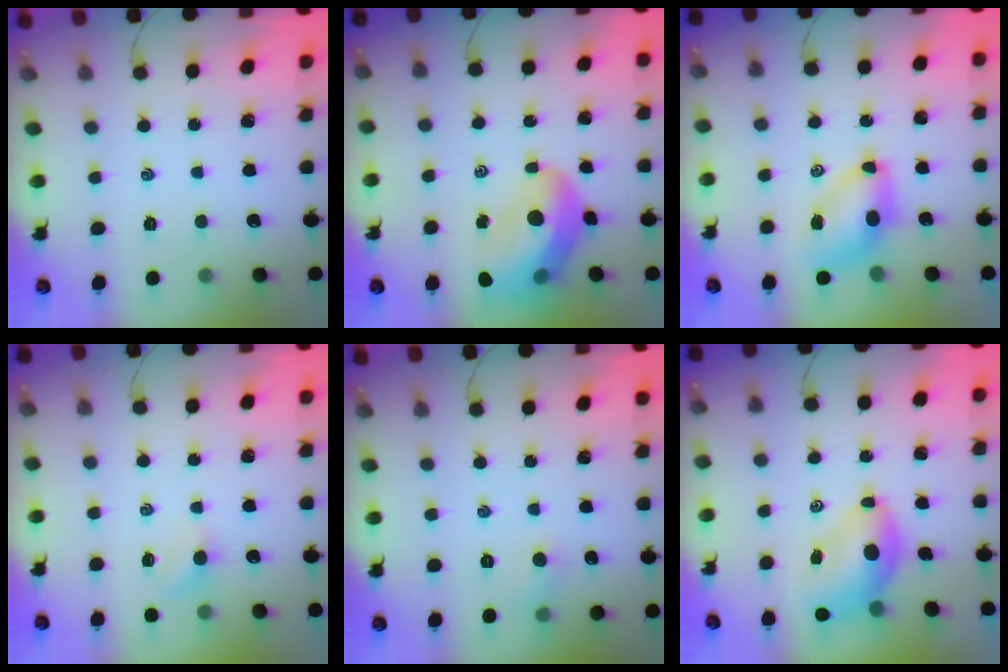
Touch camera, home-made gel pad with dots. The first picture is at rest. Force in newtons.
{"total": 14.2, "press": 13.6, "slide": 4.1}
{"total": 7.3, "press": 7.2, "slide": 1.3}
{"total": 3.5, "press": 3.3, "slide": 1.1}
{"total": 3.6, "press": 3.4, "slide": 1.2}
{"total": 8.3, "press": 8.0, "slide": 2.2}